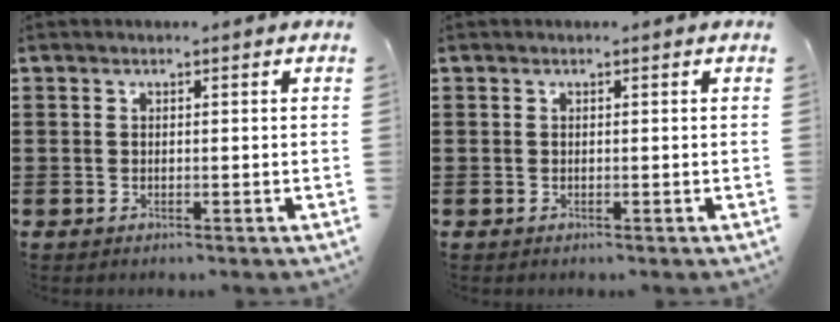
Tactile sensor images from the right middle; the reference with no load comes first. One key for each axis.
{"total": 0.0}